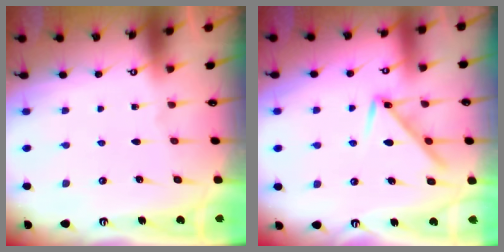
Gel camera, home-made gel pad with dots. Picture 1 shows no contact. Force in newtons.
{"total": 8.9, "press": 8.9, "slide": 0.3}